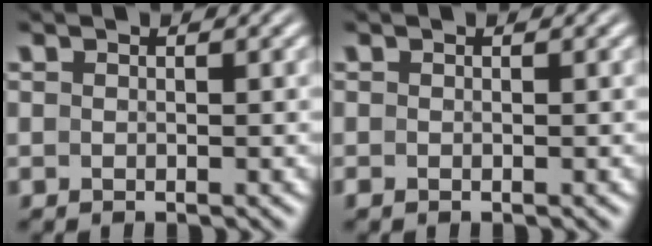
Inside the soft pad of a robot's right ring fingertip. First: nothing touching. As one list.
[{"total": 0.7, "force": [-0.4, 0.5, 0.3], "torque": [-0.010, -0.005, -0.005]}]